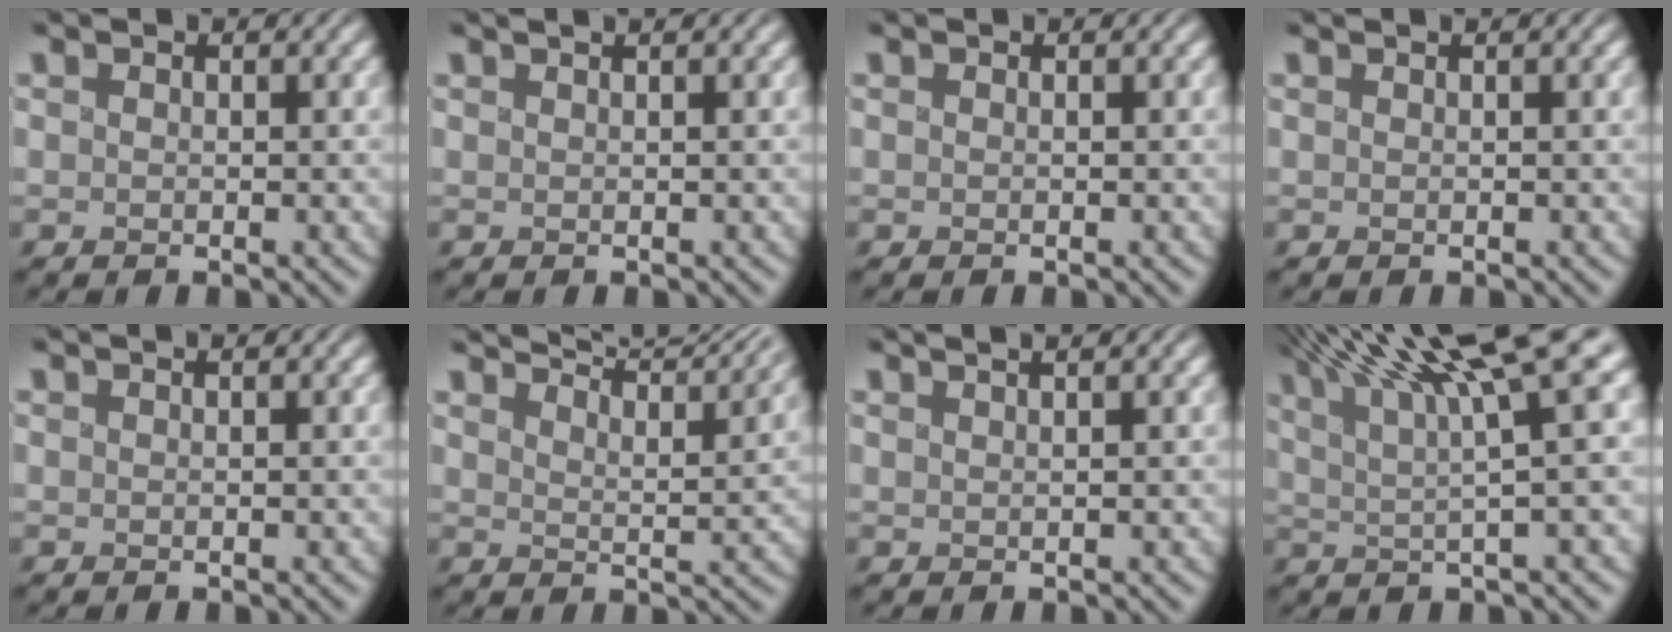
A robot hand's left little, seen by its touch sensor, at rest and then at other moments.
{"total": 0.8, "force": [0.6, 0.1, 0.5], "torque": [0.005, 0.007, 0.000]}
{"total": 0.0}
{"total": 0.0}
{"total": 0.0}
{"total": 9.3, "force": [8.1, 1.9, 4.1], "torque": [-0.052, 0.015, 0.081]}
{"total": 2.2, "force": [1.5, 0.6, 1.5], "torque": [0.008, 0.016, -0.004]}
{"total": 11.9, "force": [6.2, 2.4, 9.9], "torque": [-0.138, 0.026, 0.089]}